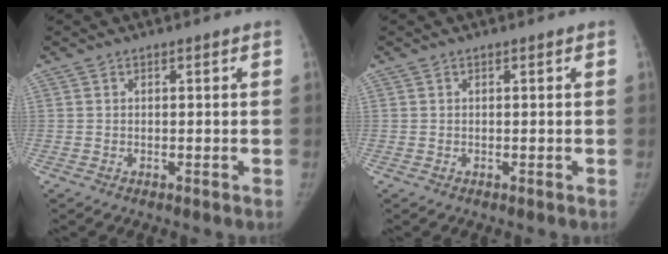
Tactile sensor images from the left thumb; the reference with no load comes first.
{"total": 0.0}